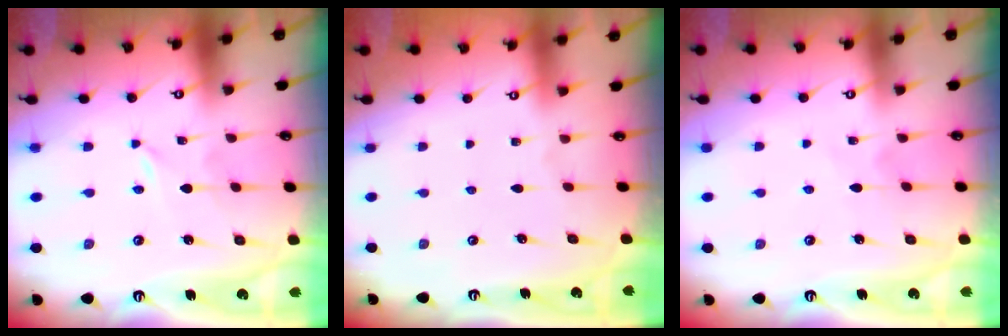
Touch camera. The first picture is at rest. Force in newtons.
{"total": 0.0}
{"total": 3.7, "press": 3.7, "slide": 0.5}